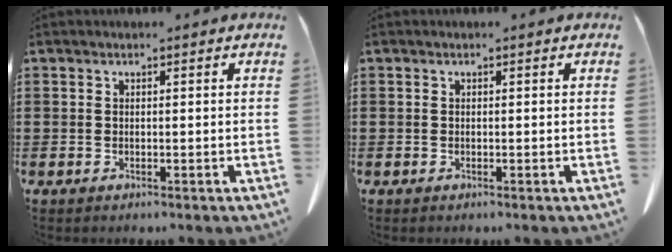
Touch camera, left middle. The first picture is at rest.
{"total": 0.0}